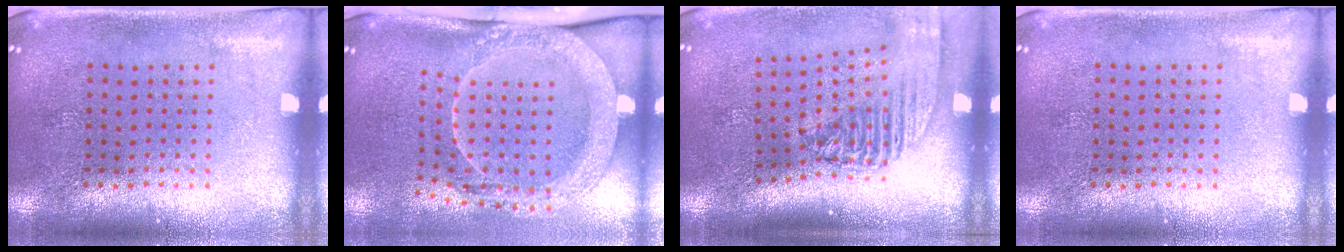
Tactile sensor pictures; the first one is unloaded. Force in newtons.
{"total": 2.2, "press": 2.1, "slide": 0.7}
{"total": 2.3, "press": 1.7, "slide": 1.5}
{"total": 0.0}